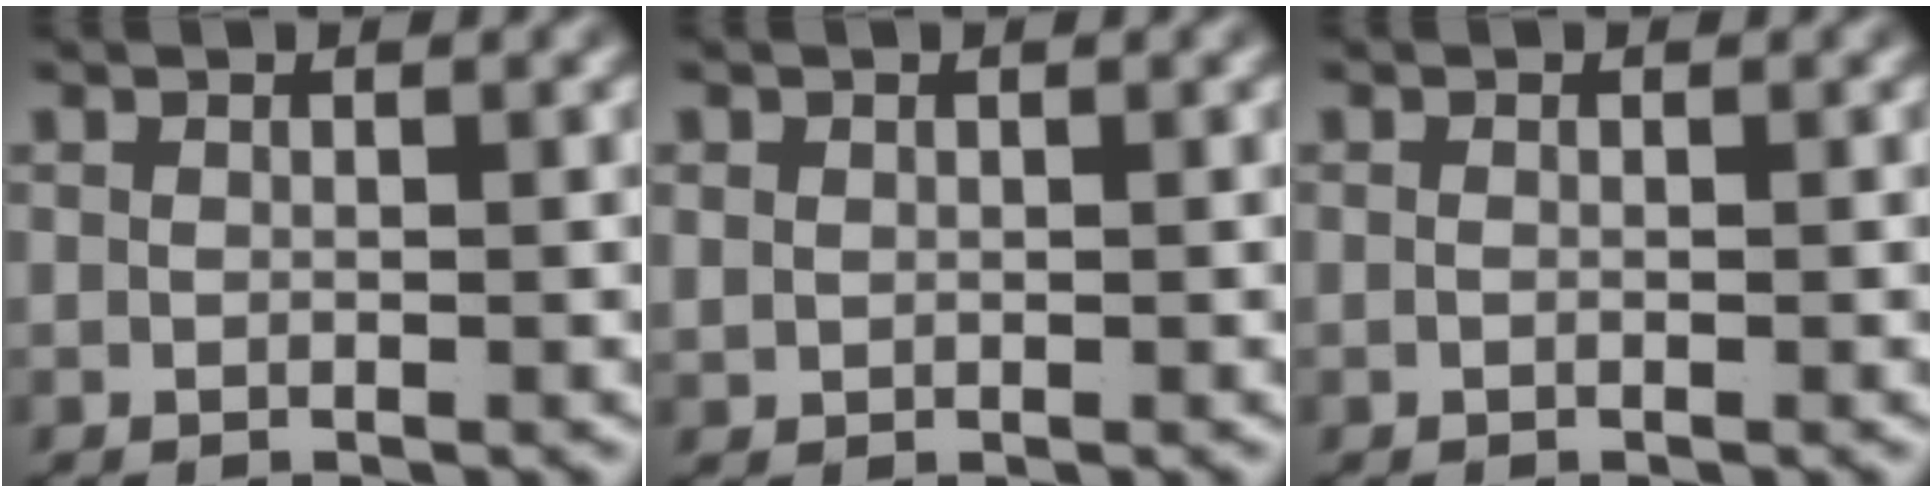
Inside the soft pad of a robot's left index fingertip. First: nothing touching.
{"total": 1.0, "force": [0.4, 0.8, 0.5], "torque": [-0.018, -0.007, 0.018]}
{"total": 0.0}